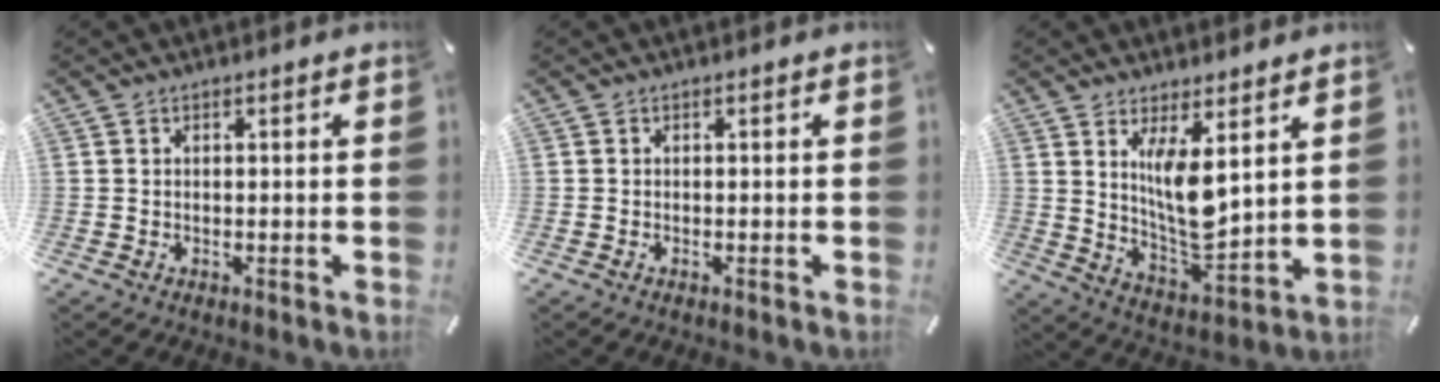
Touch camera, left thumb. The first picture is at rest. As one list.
[{"total": 0.0}, {"total": 10.7, "force": [4.7, 3.5, 9.0], "torque": [-0.175, -0.042, 0.080]}]